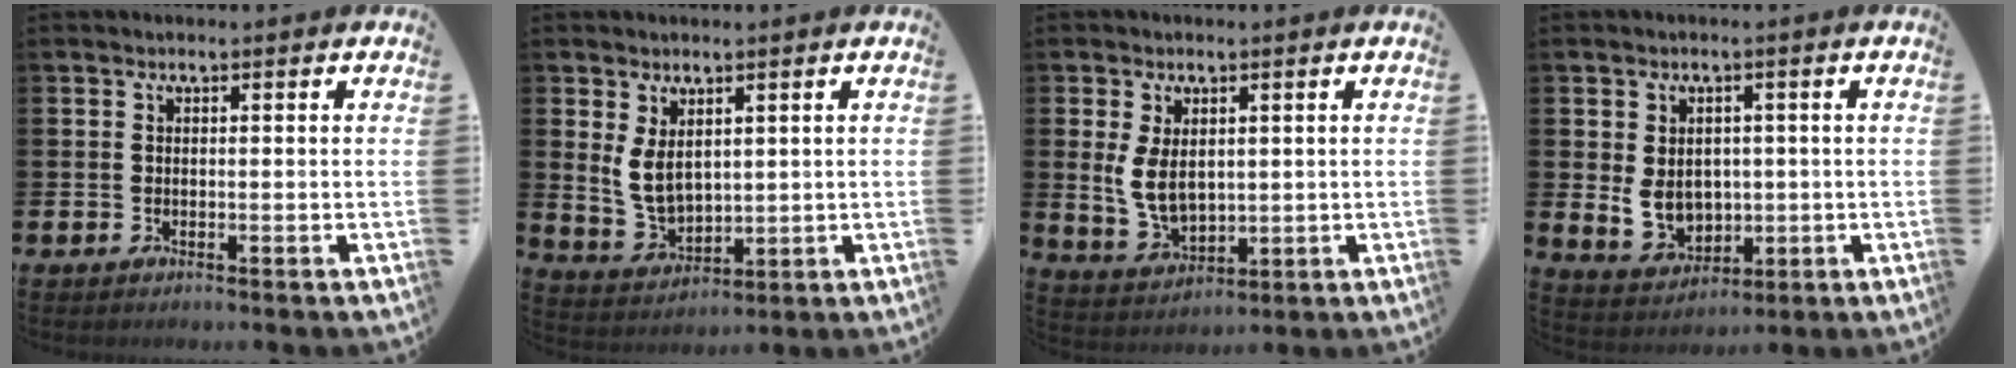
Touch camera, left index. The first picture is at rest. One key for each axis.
{"total": 4.7, "fx": 2.4, "fy": 2.6, "fz": 3.1, "tx": -0.053, "ty": -0.010, "tz": 0.041}
{"total": 5.4, "fx": 1.2, "fy": 3.2, "fz": 4.1, "tx": -0.076, "ty": 0.000, "tz": 0.019}
{"total": 4.9, "fx": 0.2, "fy": 4.1, "fz": 2.7, "tx": -0.039, "ty": 0.003, "tz": 0.000}